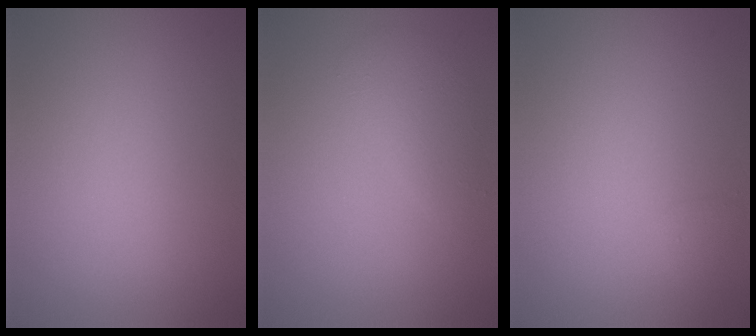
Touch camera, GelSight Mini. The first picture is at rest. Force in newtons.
{"total": 2.2, "press": 2.2, "slide": 0.1}
{"total": 0.7, "press": 0.7, "slide": 0.1}